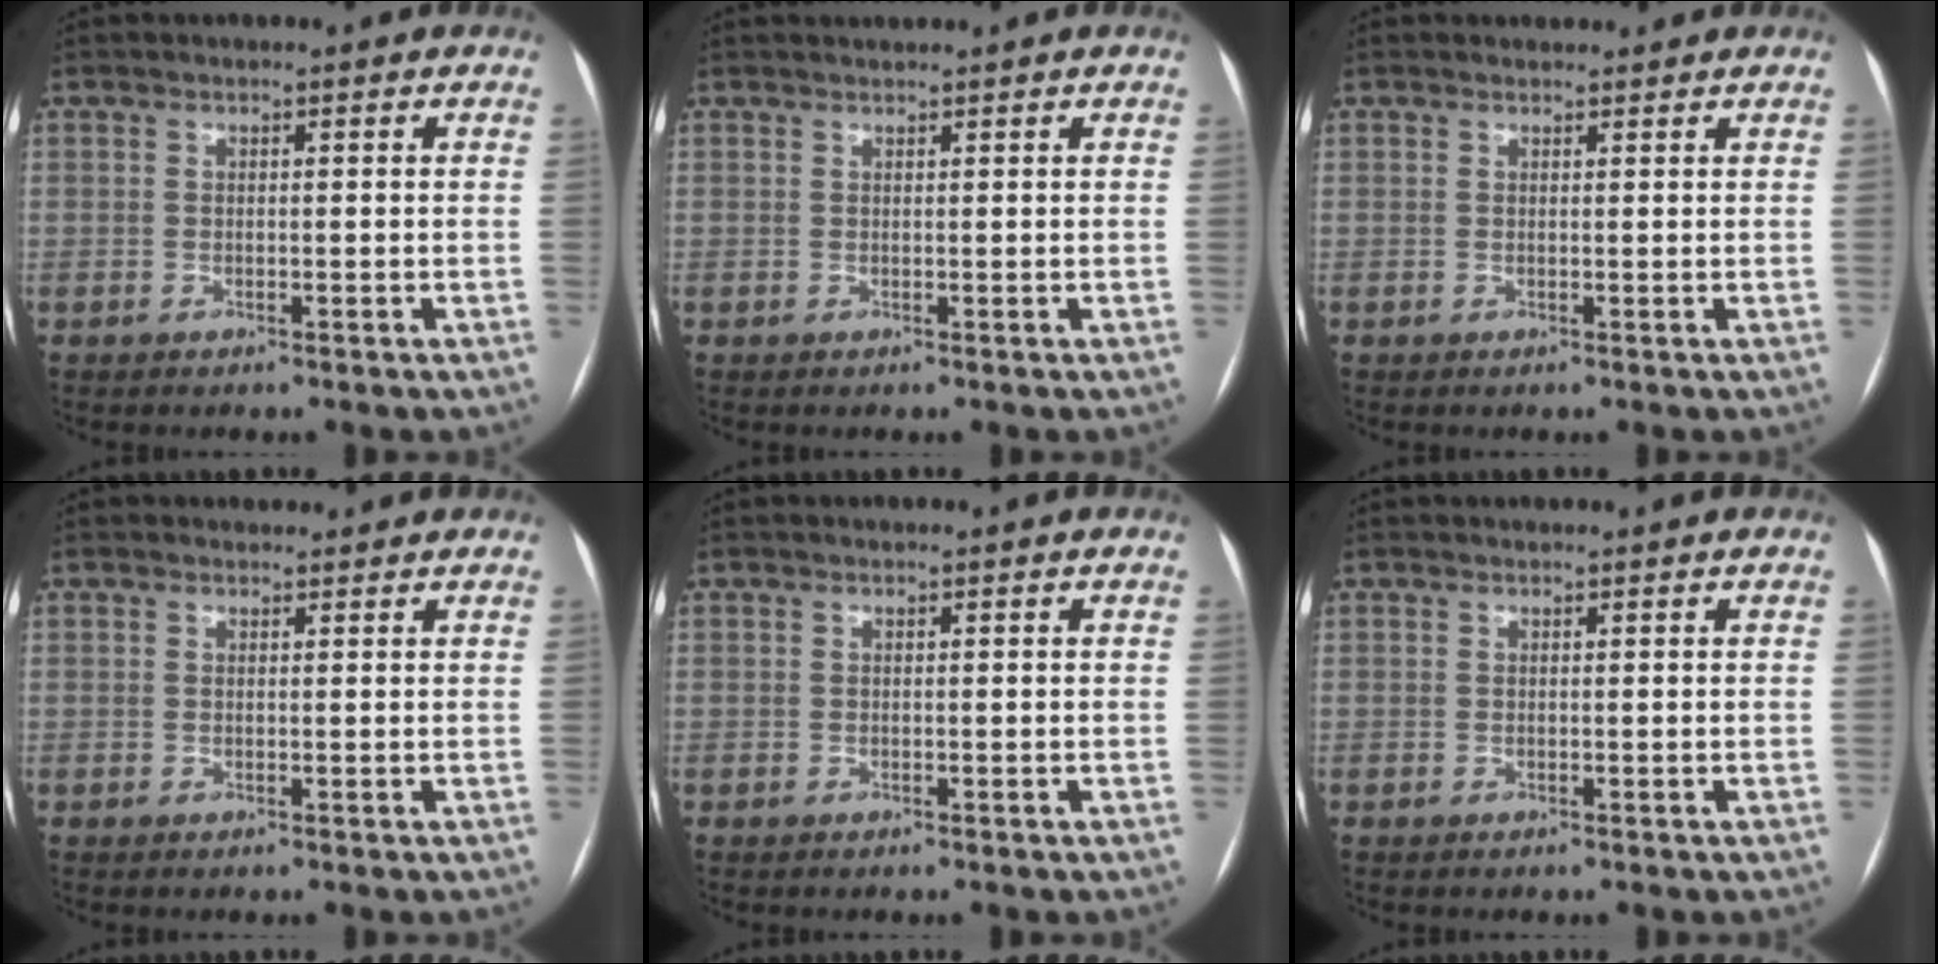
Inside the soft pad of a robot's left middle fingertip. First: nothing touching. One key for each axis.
{"total": 1.3, "fx": 1.2, "fy": -0.3, "fz": 0.2, "tx": -0.003, "ty": 0.017, "tz": 0.028}
{"total": 1.6, "fx": 1.6, "fy": 0.5, "fz": 0.1, "tx": -0.007, "ty": 0.012, "tz": 0.023}
{"total": 1.3, "fx": 1.2, "fy": 0.3, "fz": 0.2, "tx": -0.009, "ty": 0.015, "tz": 0.020}
{"total": 0.0}
{"total": 0.6, "fx": 0.6, "fy": 0.1, "fz": 0.1, "tx": -0.004, "ty": 0.015, "tz": 0.013}